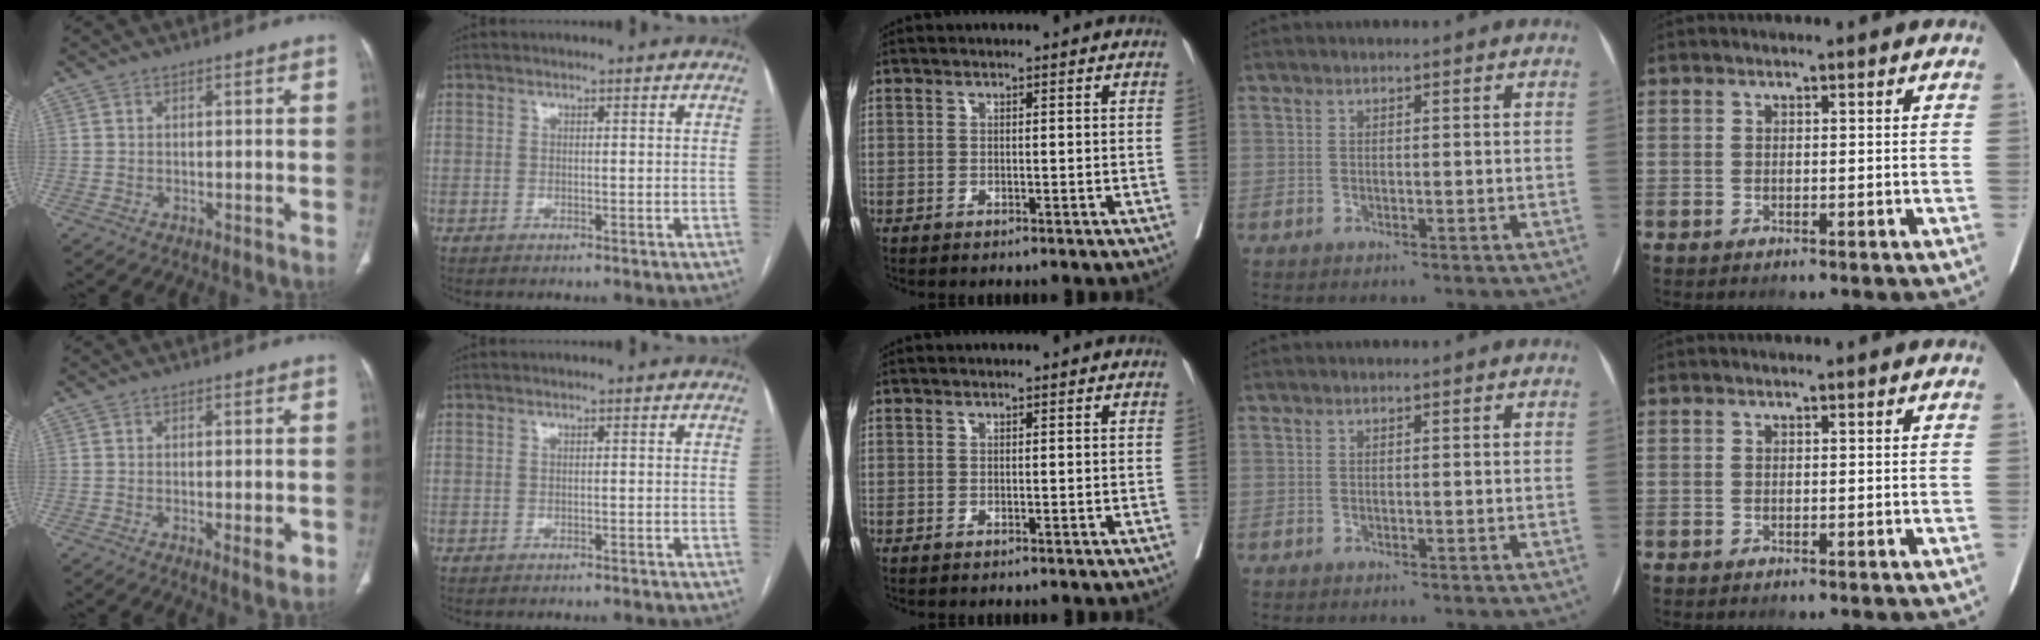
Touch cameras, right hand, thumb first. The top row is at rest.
{"thumb": {"total": 3.9, "force": [-1.3, 1.1, 3.5], "torque": [-0.041, -0.005, -0.015]}, "index": {"total": 1.9, "force": [-1.9, 0.2, 0.5], "torque": [-0.011, -0.002, -0.023]}}